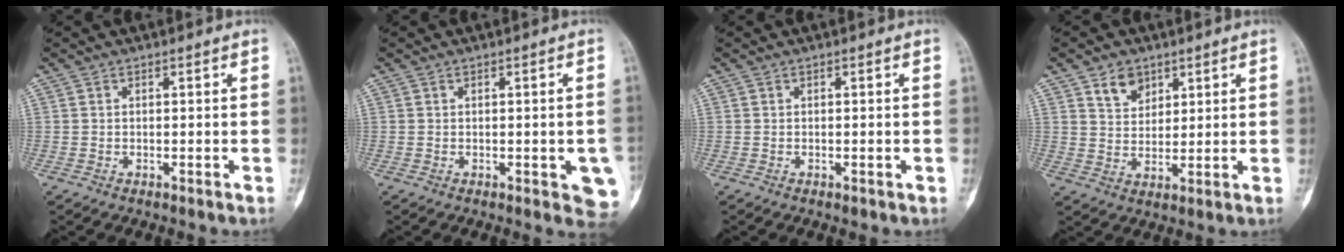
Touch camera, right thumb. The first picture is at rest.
{"total": 5.9, "force": [-1.4, 2.3, 5.2], "torque": [-0.035, -0.006, -0.015]}
{"total": 0.9, "force": [-0.3, 0.5, 0.7], "torque": [-0.006, -0.002, -0.002]}
{"total": 5.7, "force": [3.4, 3.9, 2.2], "torque": [-0.016, -0.024, 0.065]}